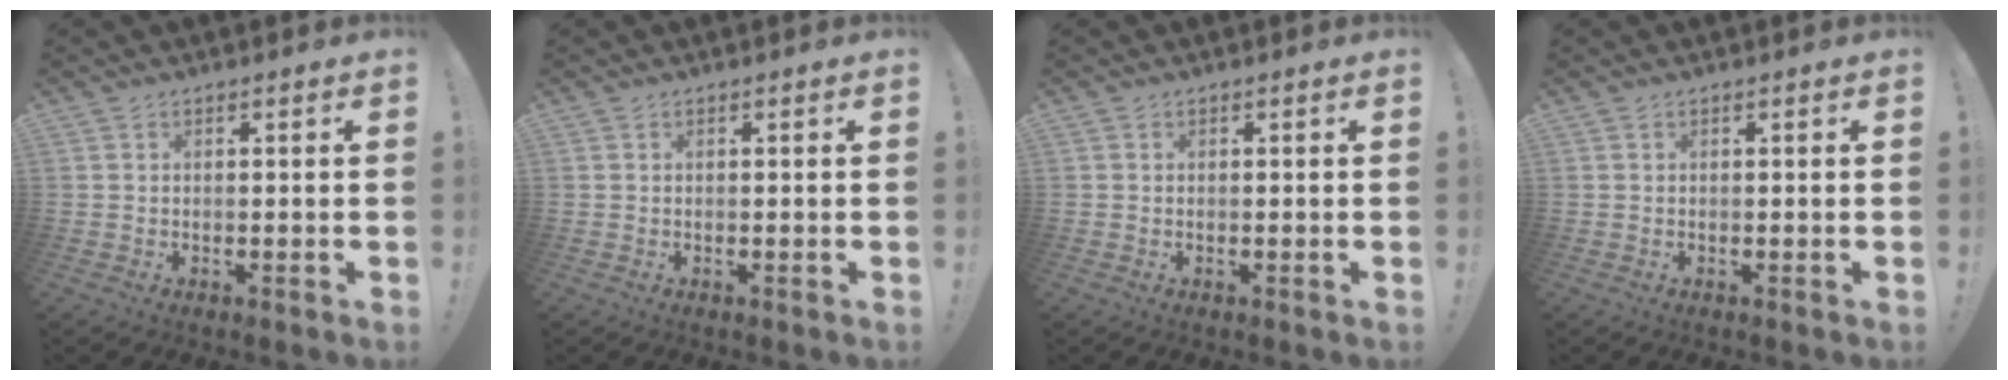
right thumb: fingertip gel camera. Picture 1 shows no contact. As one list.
[{"total": 0.0}, {"total": 0.0}, {"total": 0.0}]